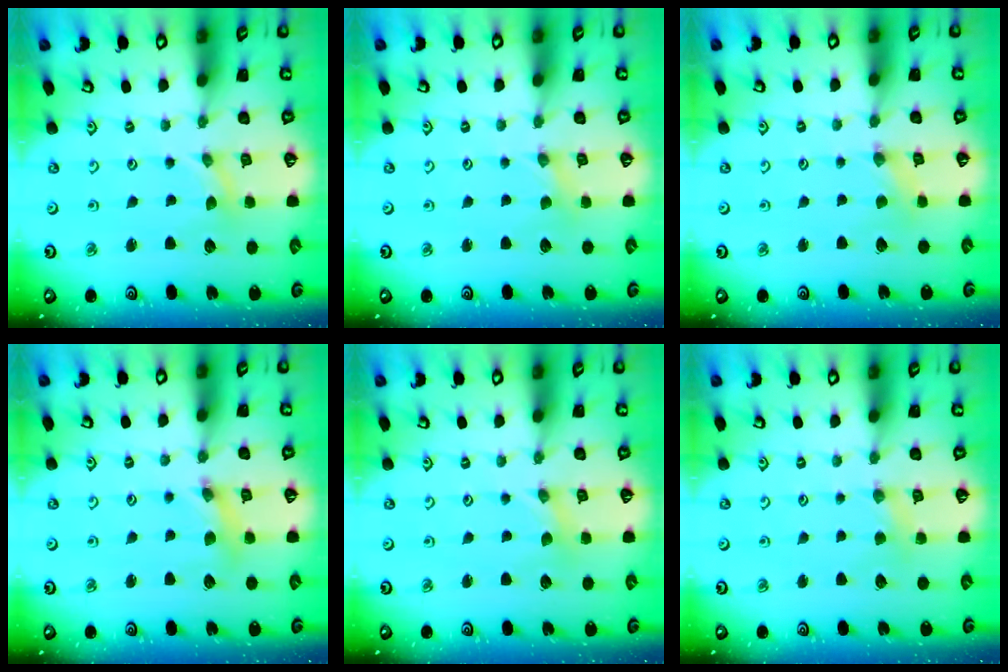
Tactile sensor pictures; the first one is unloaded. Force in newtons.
{"total": 0.0}
{"total": 0.0}
{"total": 4.1, "press": 4.1, "slide": 0.4}
{"total": 0.0}
{"total": 2.9, "press": 2.9, "slide": 0.5}